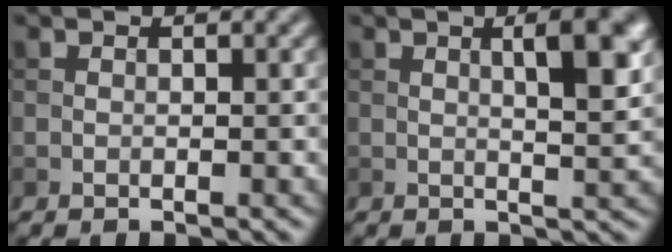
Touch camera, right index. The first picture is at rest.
{"total": 5.5, "force": [1.6, 1.5, 5.0], "torque": [-0.052, 0.012, 0.018]}